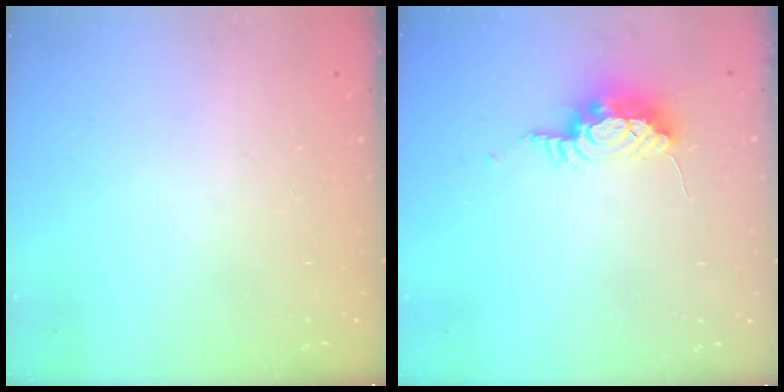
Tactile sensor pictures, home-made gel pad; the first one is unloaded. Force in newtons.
{"total": 8.5, "press": 8.3, "slide": 1.9}